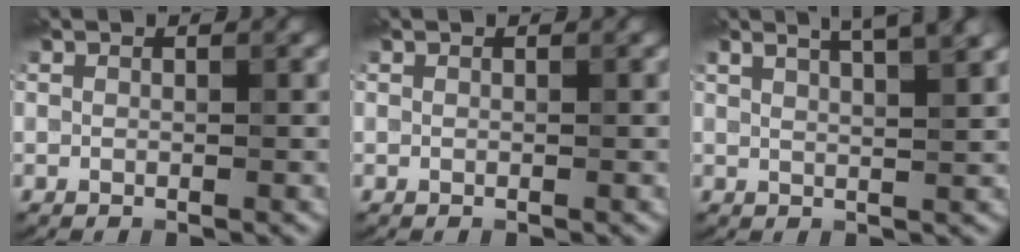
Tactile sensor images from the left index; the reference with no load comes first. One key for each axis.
{"total": 0.0}
{"total": 6.2, "fx": 4.0, "fy": 2.0, "fz": 4.4, "tx": -0.033, "ty": 0.036, "tz": 0.024}